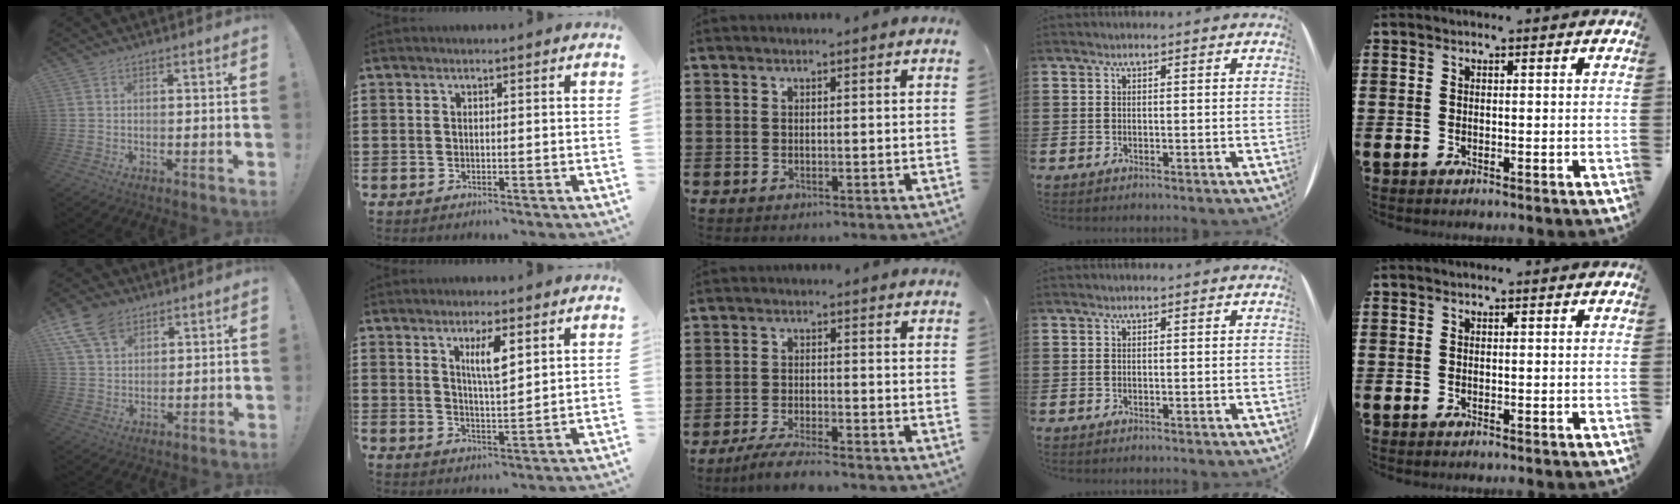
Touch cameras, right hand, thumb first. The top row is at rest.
{"thumb": {"total": 10.8, "force": [6.5, 6.9, 5.2], "torque": [-0.095, -0.025, 0.129]}, "index": {"total": 4.7, "force": [2.2, 1.1, 4.0], "torque": [-0.077, 0.003, 0.034]}, "middle": {"total": 4.1, "force": [-3.8, -0.1, 1.7], "torque": [-0.036, -0.008, -0.073]}}